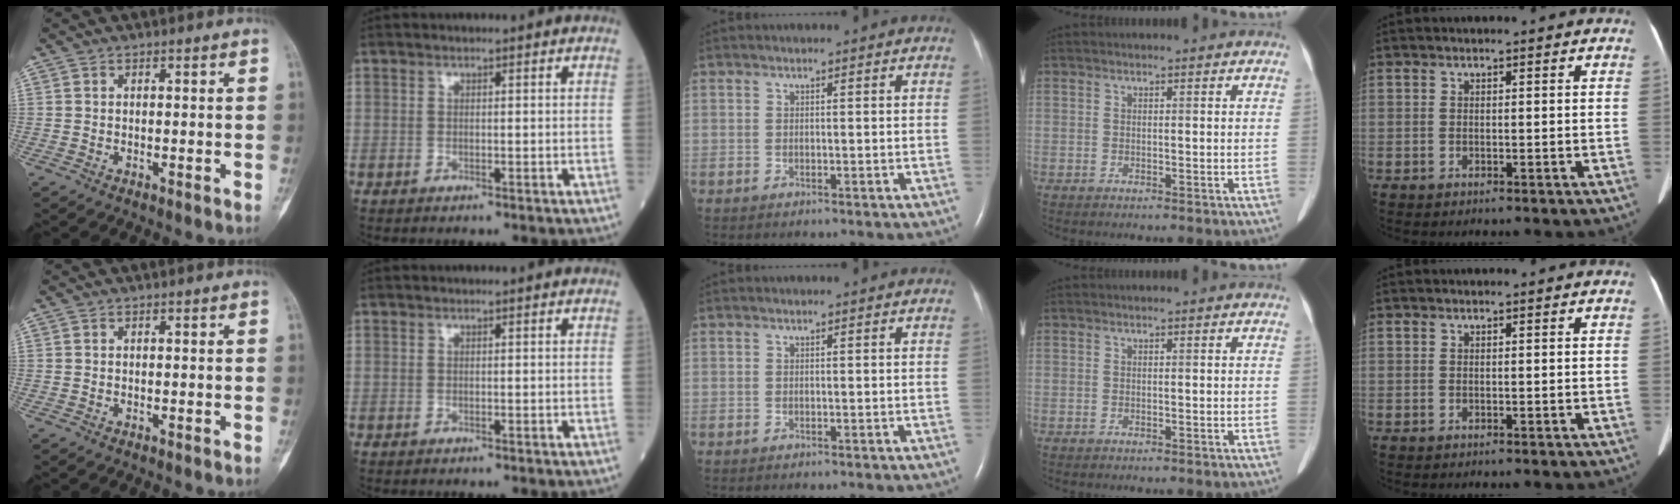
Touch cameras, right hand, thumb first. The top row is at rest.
{}